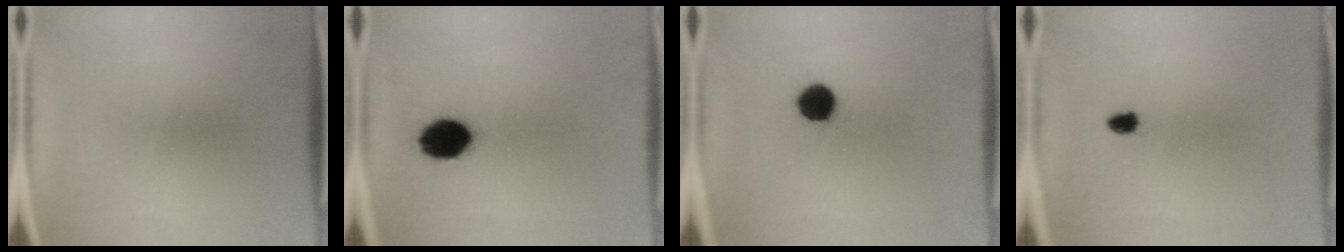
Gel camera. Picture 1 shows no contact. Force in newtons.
{"total": 9.5}
{"total": 6.5}
{"total": 1.4}